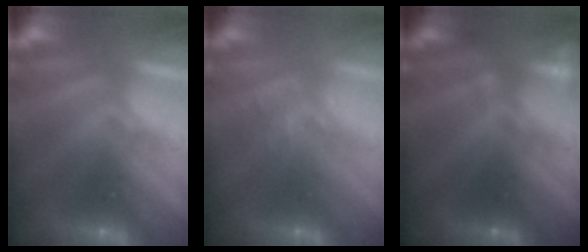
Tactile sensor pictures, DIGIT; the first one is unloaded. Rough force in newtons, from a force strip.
{"total": 1.4}
{"total": 2.4}